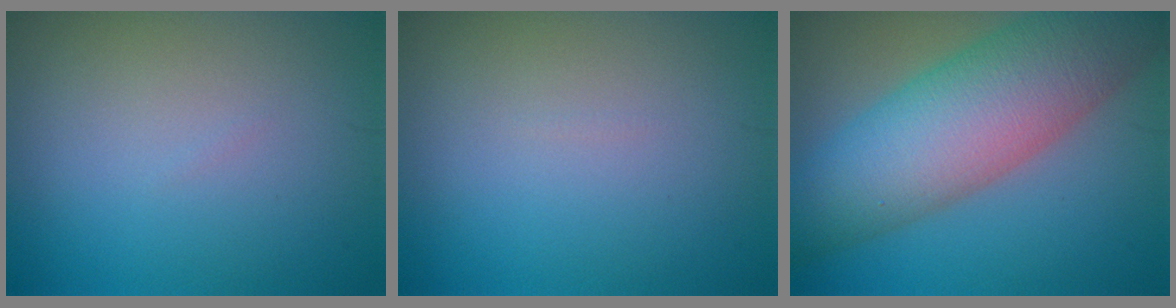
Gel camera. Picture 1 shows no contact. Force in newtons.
{"total": 0.0}
{"total": 11.2, "press": 11.2, "slide": 0.4}